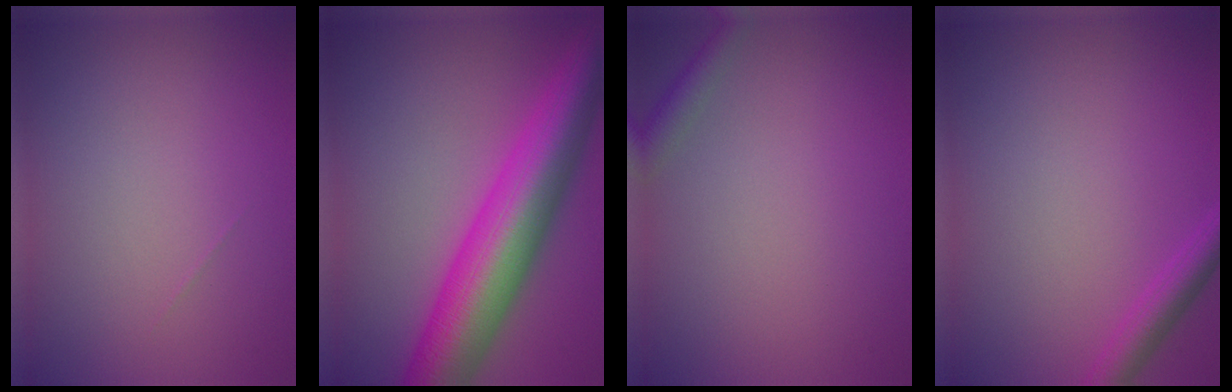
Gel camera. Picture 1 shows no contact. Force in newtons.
{"total": 10.9, "press": 10.9, "slide": 0.2}
{"total": 1.6, "press": 1.6, "slide": 0.1}
{"total": 2.3, "press": 2.2, "slide": 0.2}